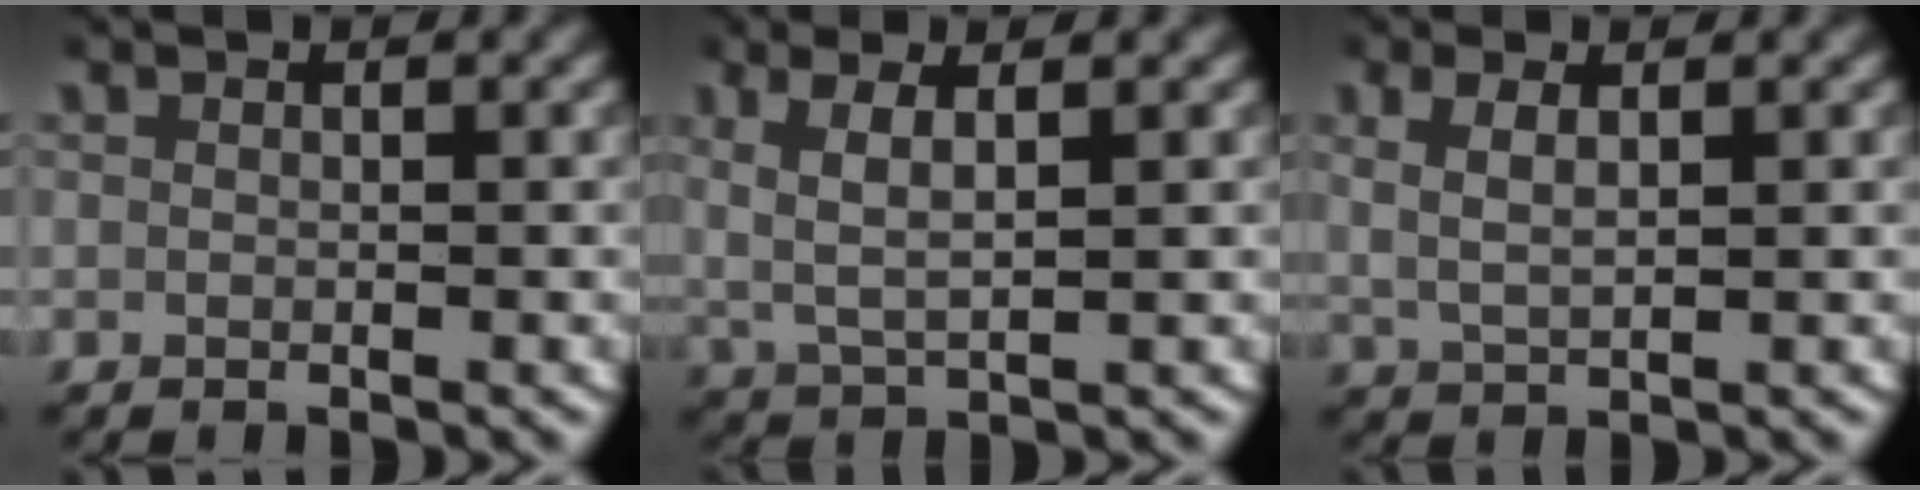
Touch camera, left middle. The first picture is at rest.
{"total": 3.8, "force": [1.1, 1.6, 3.2], "torque": [-0.070, 0.005, 0.024]}
{"total": 2.9, "force": [1.0, 1.5, 2.2], "torque": [-0.048, 0.002, 0.022]}